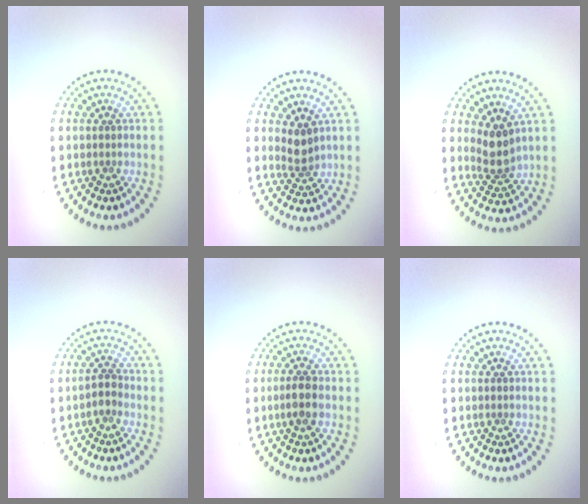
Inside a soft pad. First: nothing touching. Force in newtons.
{"total": 2.0, "press": 1.7, "slide": 1.1}
{"total": 2.8, "press": 2.3, "slide": 1.7}
{"total": 1.5, "press": 1.2, "slide": 0.9}
{"total": 1.9, "press": 1.8, "slide": 0.7}
{"total": 0.0}